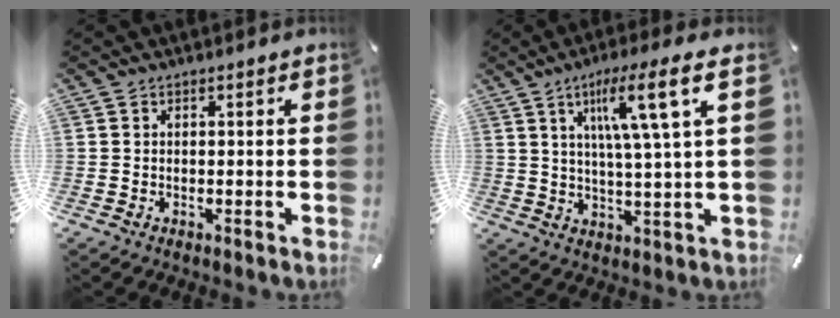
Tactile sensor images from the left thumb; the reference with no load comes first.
{"total": 13.8, "force": [5.4, 1.0, 12.7], "torque": [-0.217, -0.011, 0.076]}